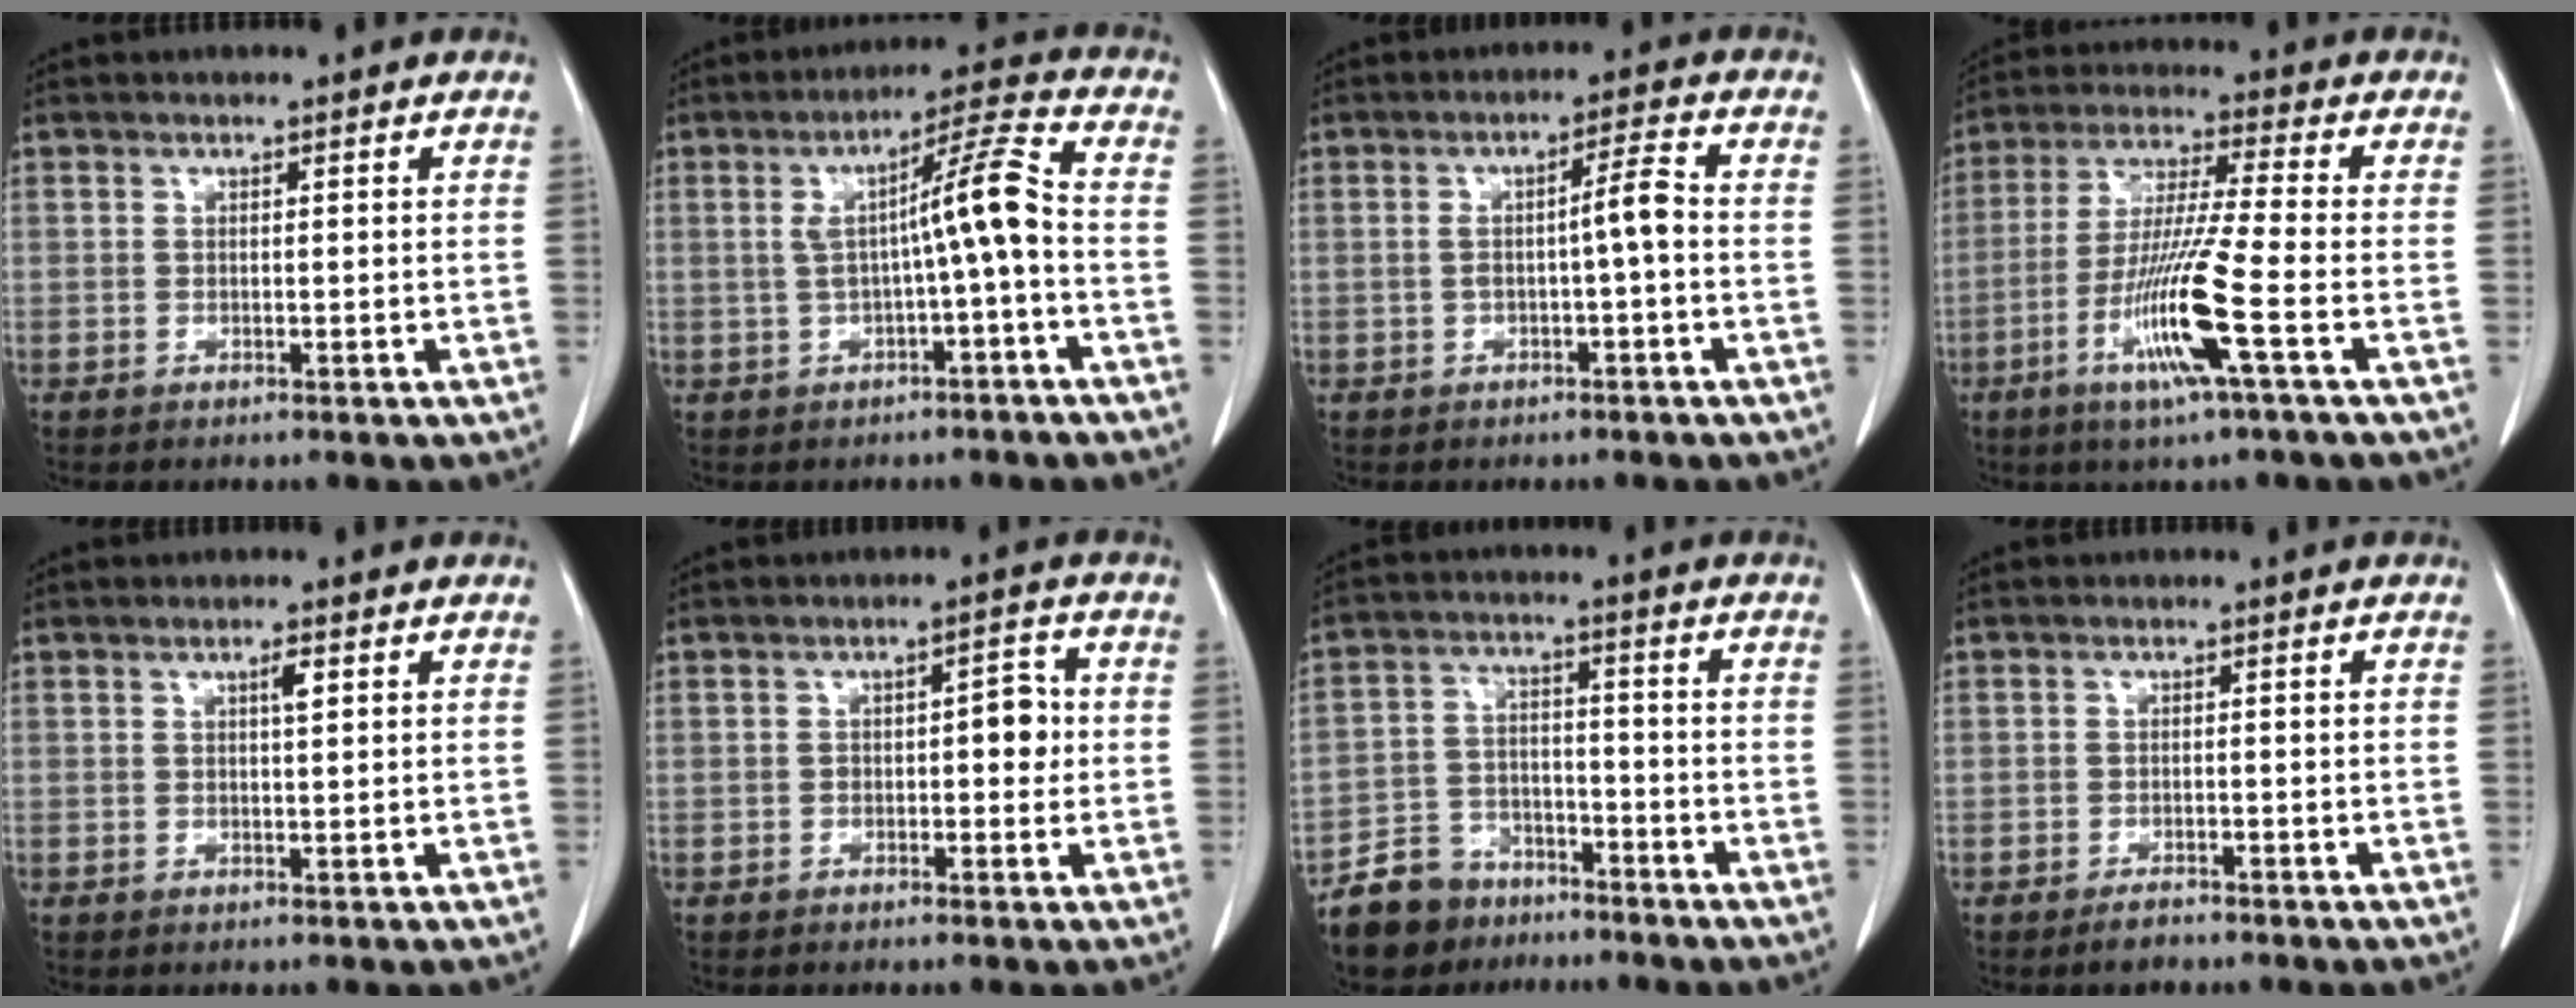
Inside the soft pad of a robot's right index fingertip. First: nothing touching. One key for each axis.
{"total": 7.6, "fx": -0.7, "fy": -0.4, "fz": 7.6, "tx": -0.118, "ty": 0.024, "tz": -0.010}
{"total": 3.9, "fx": -0.6, "fy": 0.0, "fz": 3.9, "tx": -0.064, "ty": 0.012, "tz": -0.008}
{"total": 12.5, "fx": -4.8, "fy": -1.1, "fz": 11.5, "tx": -0.229, "ty": -0.021, "tz": -0.096}
{"total": 1.5, "fx": 0.6, "fy": 0.2, "fz": 1.4, "tx": -0.025, "ty": 0.000, "tz": 0.009}
{"total": 3.9, "fx": -0.2, "fy": 1.7, "fz": 3.5, "tx": -0.044, "ty": 0.017, "tz": -0.004}
{"total": 8.7, "fx": -6.7, "fy": 5.3, "fz": 1.8, "tx": -0.046, "ty": 0.007, "tz": -0.120}
{"total": 2.2, "fx": -1.8, "fy": 1.1, "fz": 0.8, "tx": -0.014, "ty": 0.001, "tz": -0.025}